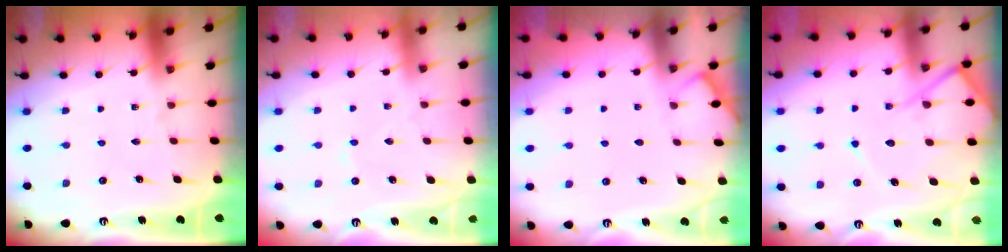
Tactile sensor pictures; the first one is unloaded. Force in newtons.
{"total": 2.0, "press": 2.0, "slide": 0.3}
{"total": 2.5, "press": 2.4, "slide": 0.4}
{"total": 10.4, "press": 10.3, "slide": 1.0}